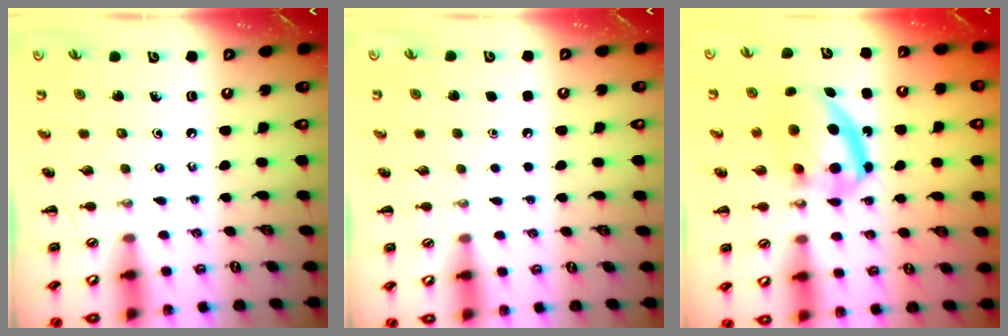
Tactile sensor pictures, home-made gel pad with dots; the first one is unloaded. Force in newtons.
{"total": 1.8, "press": 1.8, "slide": 0.1}
{"total": 12.0, "press": 11.7, "slide": 3.0}